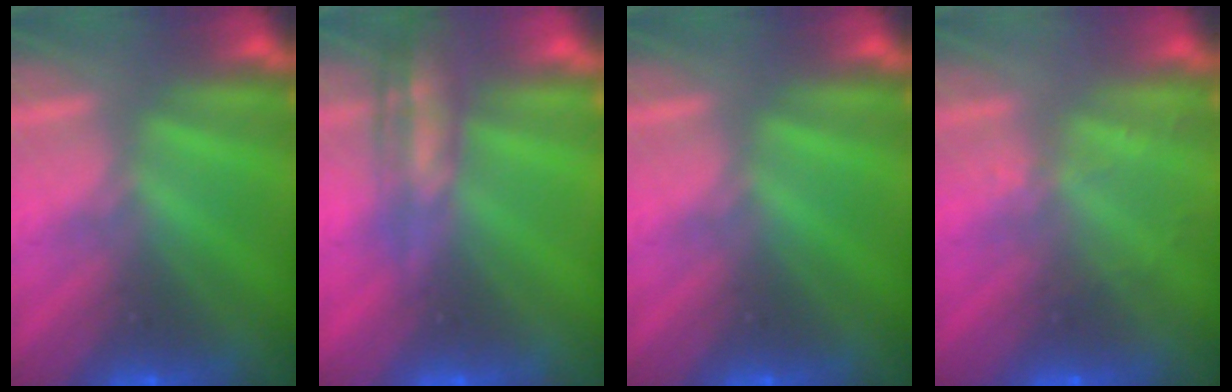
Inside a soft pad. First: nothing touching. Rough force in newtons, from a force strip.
{"total": 2.8}
{"total": 0.0}
{"total": 1.9}